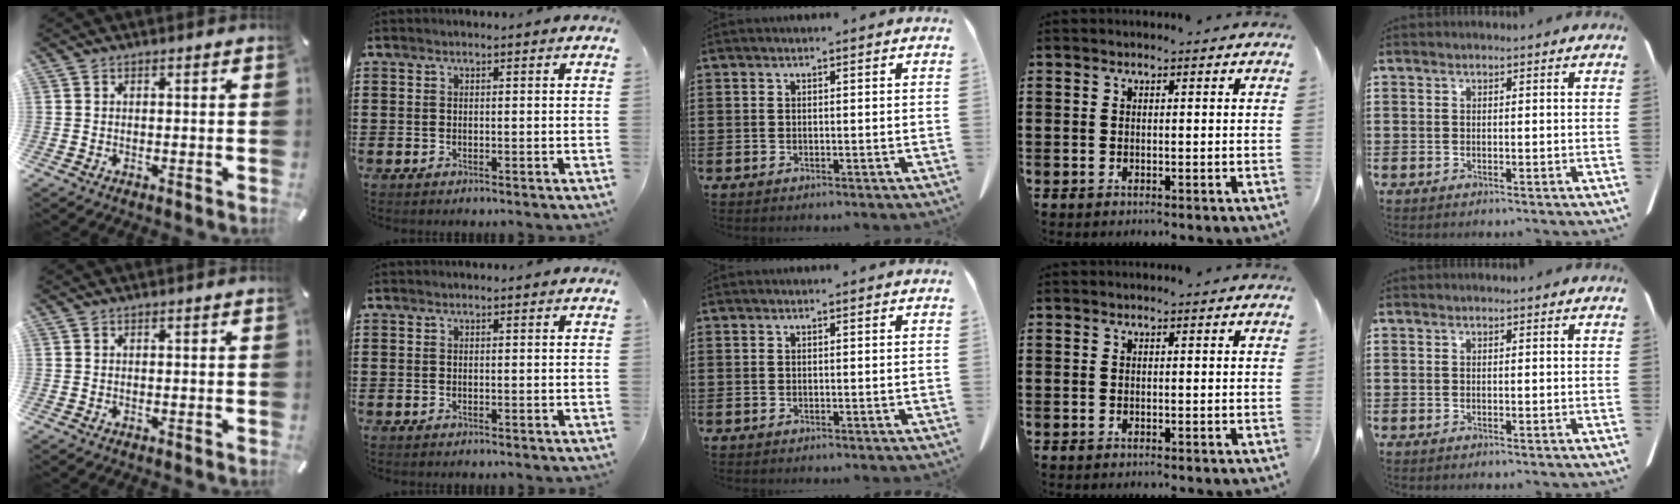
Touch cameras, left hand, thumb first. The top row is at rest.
{}